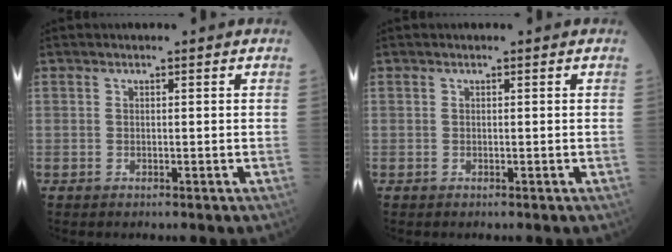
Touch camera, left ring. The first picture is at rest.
{"total": 0.0}